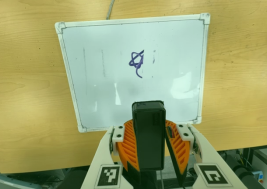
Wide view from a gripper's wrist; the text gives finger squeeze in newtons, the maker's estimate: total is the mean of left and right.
{"total": 9.9, "left": 10.2, "right": 9.6}